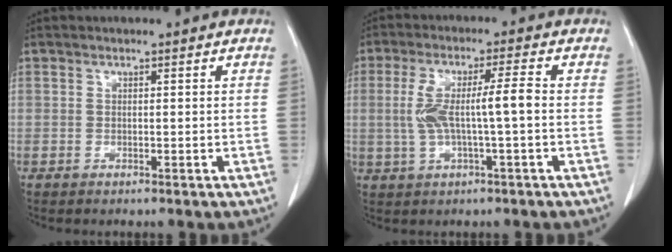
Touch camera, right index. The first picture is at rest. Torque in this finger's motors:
{"motor_torque": [0.31, 0.02, 0.24, 0.09]}